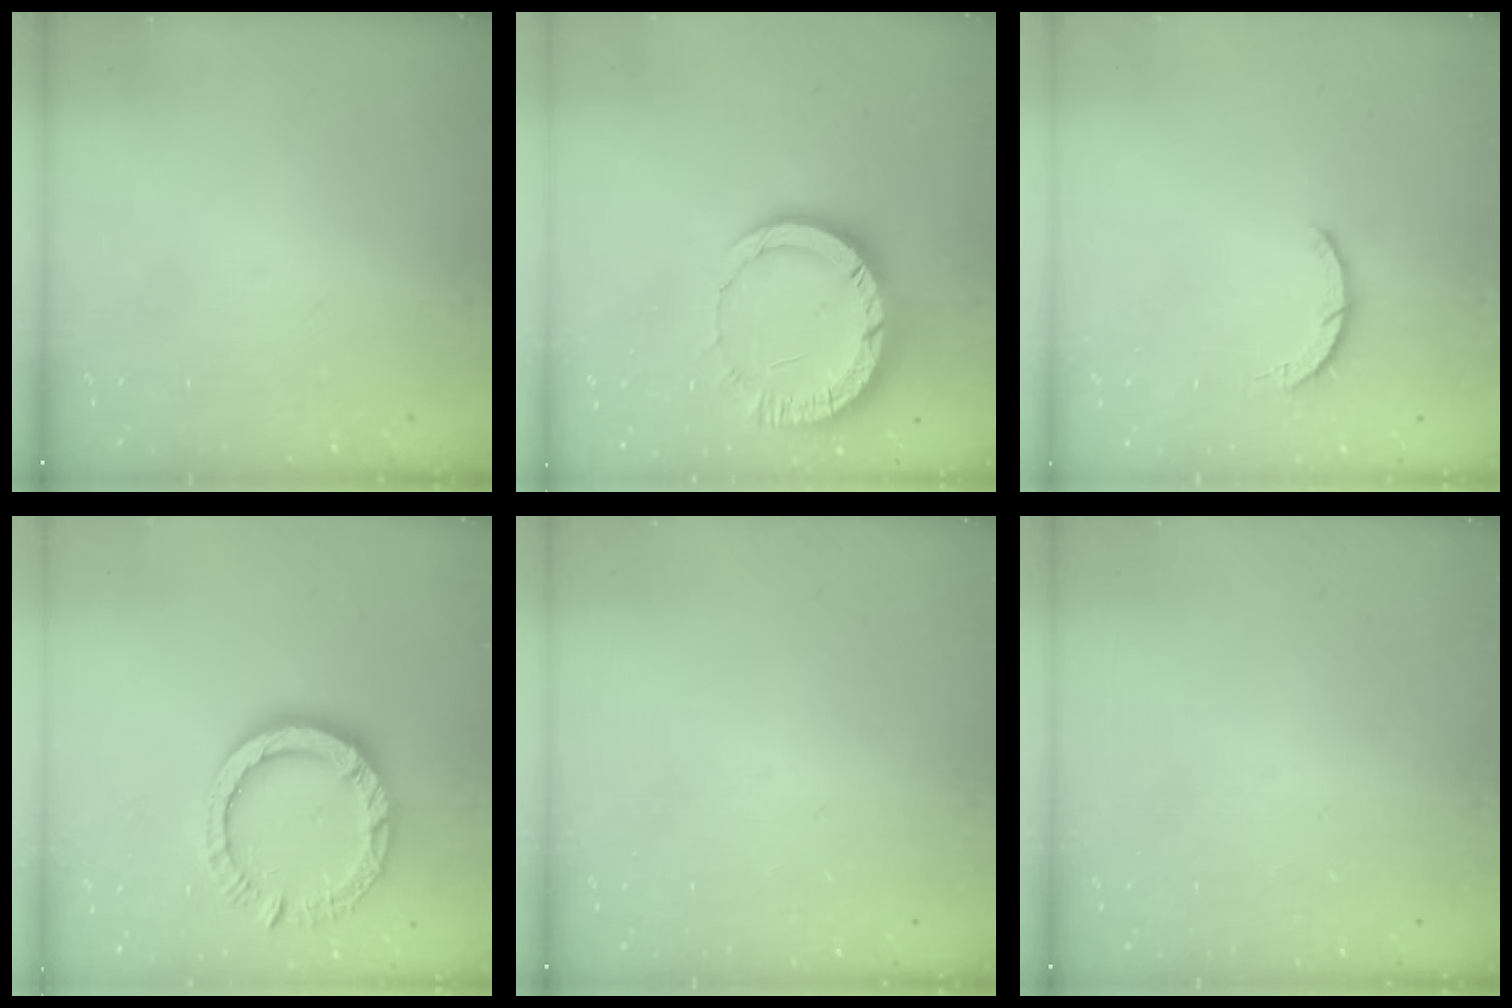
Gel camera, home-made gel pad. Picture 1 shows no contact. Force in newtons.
{"total": 11.3, "press": 11.2, "slide": 1.2}
{"total": 3.0, "press": 3.0, "slide": 0.4}
{"total": 13.2, "press": 13.1, "slide": 1.6}
{"total": 0.0}
{"total": 0.0}